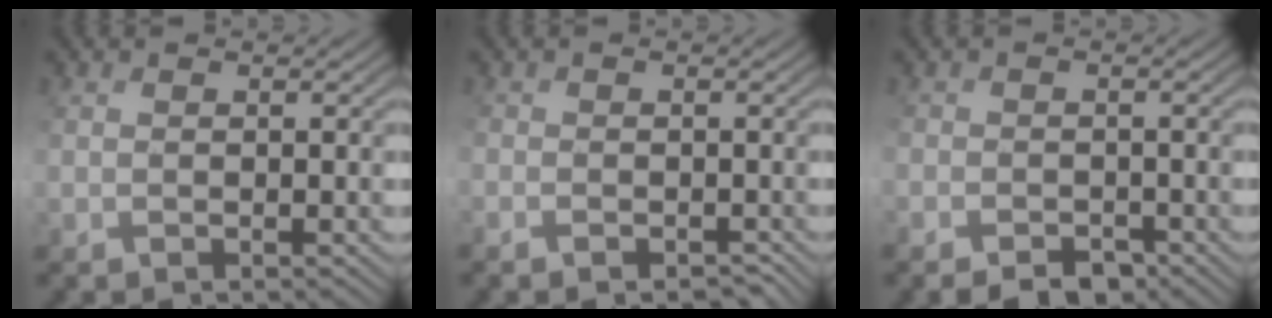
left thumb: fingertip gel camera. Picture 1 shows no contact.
{"total": 2.8, "force": [-2.1, 1.5, 1.1], "torque": [-0.019, -0.011, -0.033]}
{"total": 4.1, "force": [-2.9, 2.4, 1.6], "torque": [-0.028, -0.010, -0.052]}